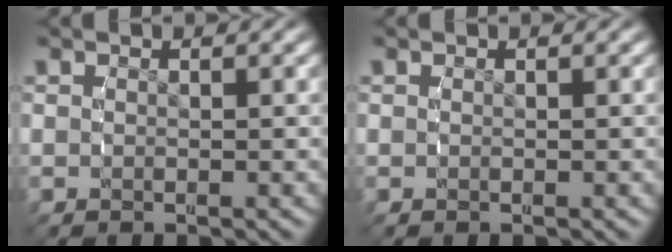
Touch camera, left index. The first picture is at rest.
{"total": 0.0}